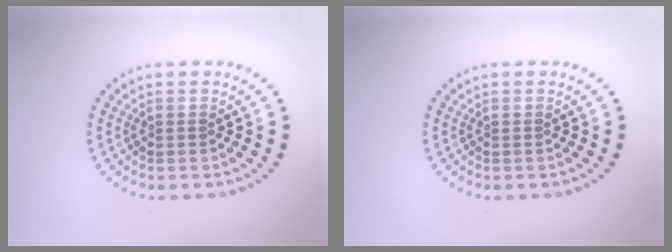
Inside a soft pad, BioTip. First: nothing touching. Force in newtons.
{"total": 0.0}